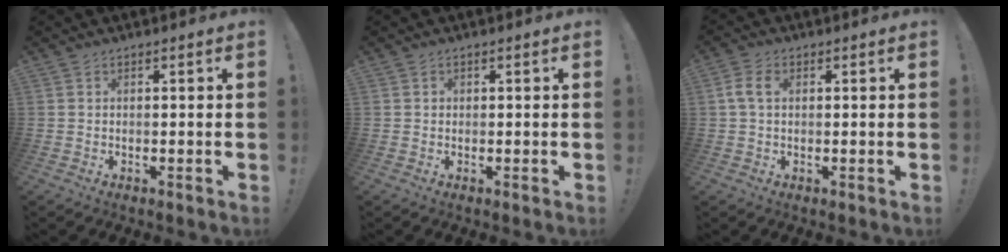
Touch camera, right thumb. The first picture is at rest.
{"total": 0.7, "force": [-0.1, 0.7, 0.1], "torque": [-0.006, 0.004, -0.001]}
{"total": 5.0, "force": [0.9, 3.1, 3.8], "torque": [-0.082, 0.012, 0.019]}